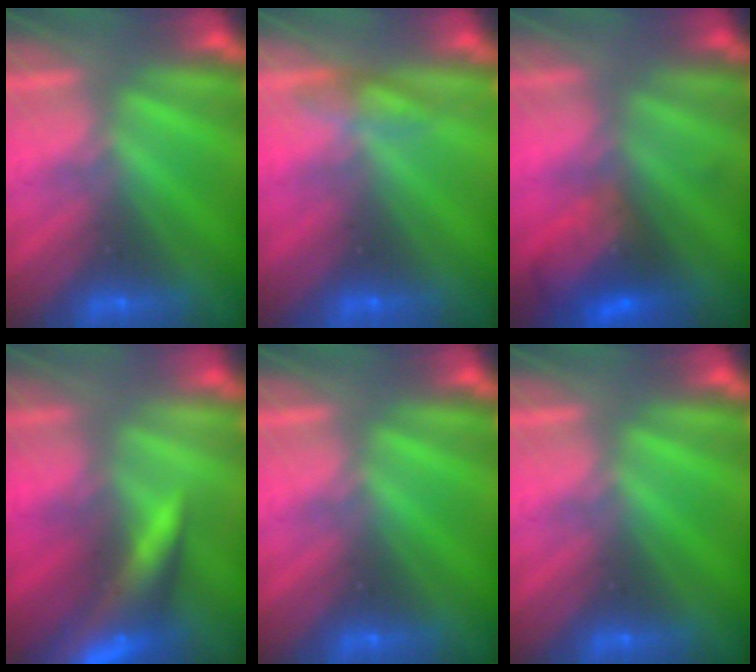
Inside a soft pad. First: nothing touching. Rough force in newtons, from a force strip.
{"total": 3.7}
{"total": 7.9}
{"total": 8.9}
{"total": 0.0}
{"total": 0.0}